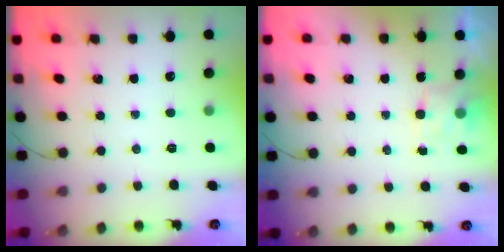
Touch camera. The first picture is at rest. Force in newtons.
{"total": 5.0, "press": 4.9, "slide": 1.1}